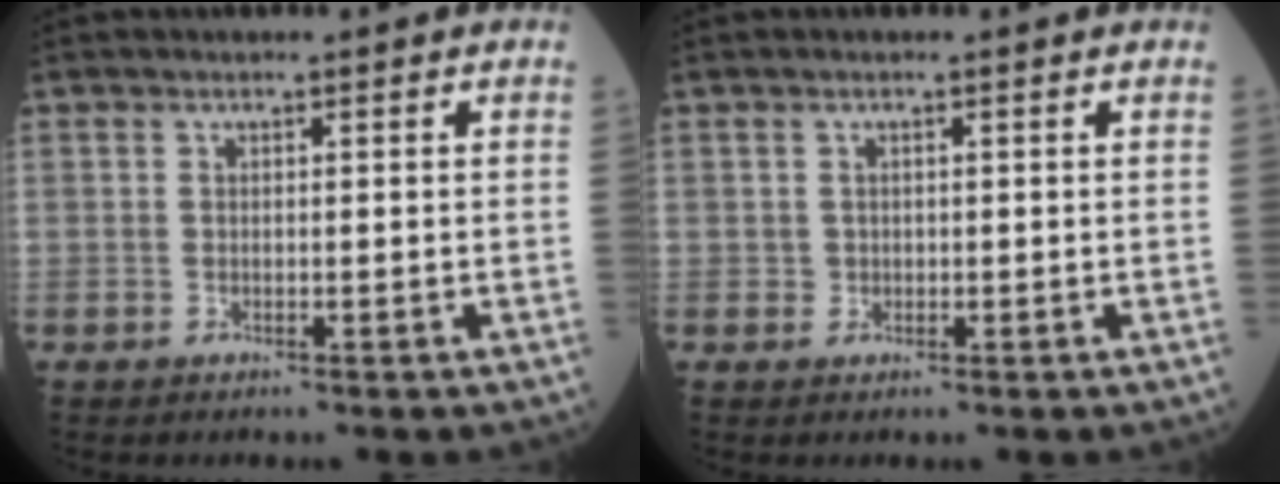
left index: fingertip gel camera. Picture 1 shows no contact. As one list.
[{"total": 0.7, "force": [0.1, 0.7, 0.2], "torque": [-0.002, 0.001, 0.002]}]